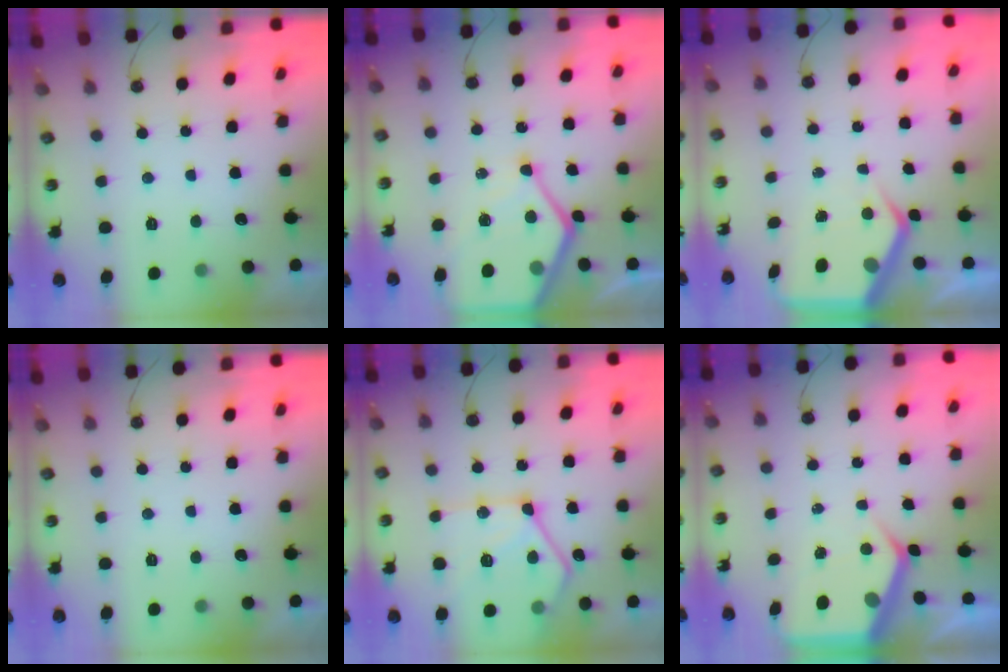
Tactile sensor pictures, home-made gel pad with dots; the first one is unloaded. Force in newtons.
{"total": 14.2, "press": 14.2, "slide": 1.2}
{"total": 6.7, "press": 6.7, "slide": 0.4}
{"total": 0.0}
{"total": 17.4, "press": 17.3, "slide": 1.8}
{"total": 6.7, "press": 6.6, "slide": 0.6}